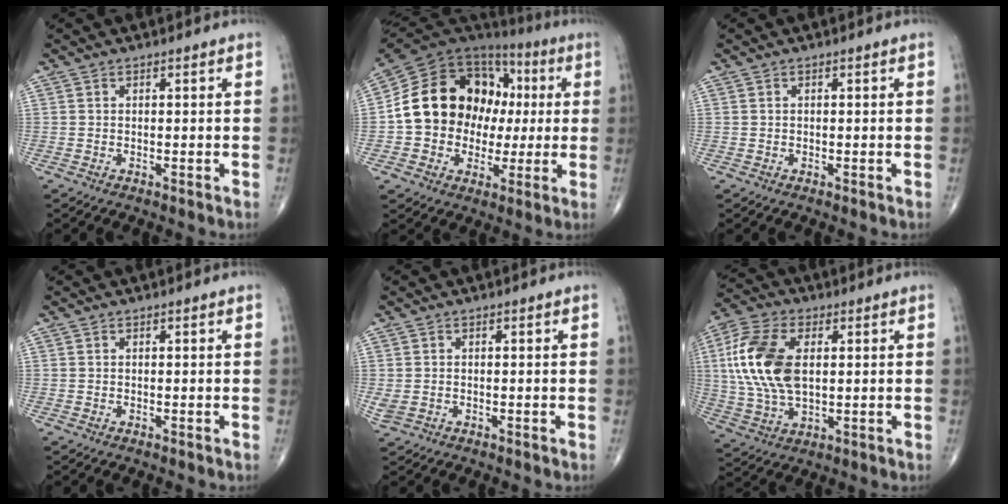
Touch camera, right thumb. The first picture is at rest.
{"total": 21.1, "force": [1.2, 16.3, 13.2], "torque": [-0.200, 0.041, 0.026]}
{"total": 0.0}
{"total": 0.0}
{"total": 1.9, "force": [-0.2, 1.5, 1.1], "torque": [-0.035, 0.003, 0.004]}
{"total": 16.2, "force": [2.5, 9.1, 13.2], "torque": [-0.279, 0.000, 0.047]}